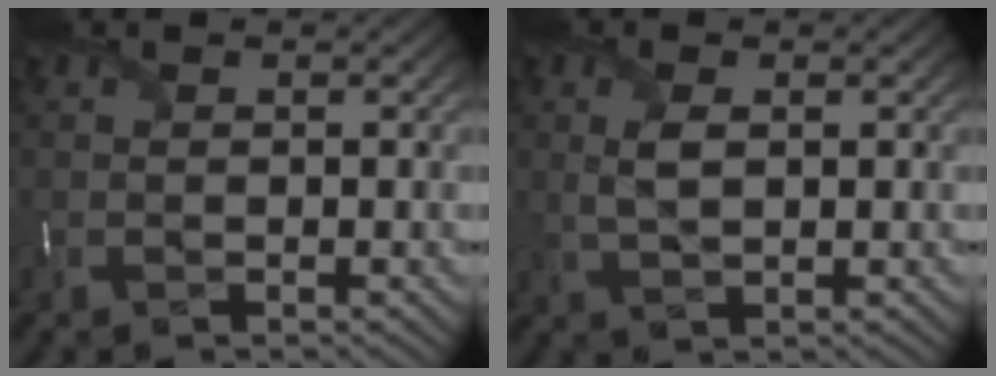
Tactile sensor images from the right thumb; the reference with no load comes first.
{"total": 2.8, "force": [0.5, 1.2, 2.4], "torque": [-0.060, -0.004, 0.014]}